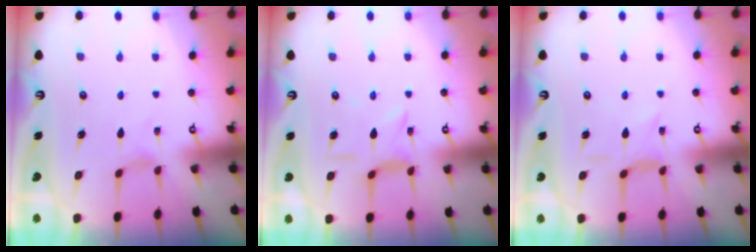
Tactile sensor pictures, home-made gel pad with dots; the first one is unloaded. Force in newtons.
{"total": 2.4, "press": 2.4, "slide": 0.4}
{"total": 1.5, "press": 1.4, "slide": 0.1}